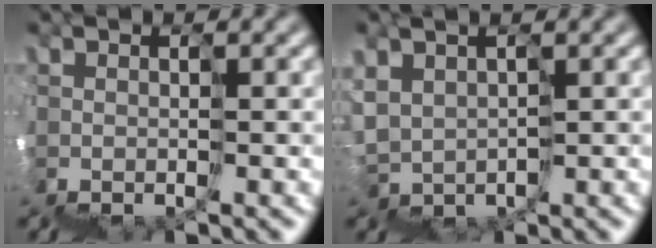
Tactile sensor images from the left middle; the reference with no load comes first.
{"total": 1.2, "force": [0.4, 1.1, 0.3], "torque": [-0.013, 0.008, 0.004]}